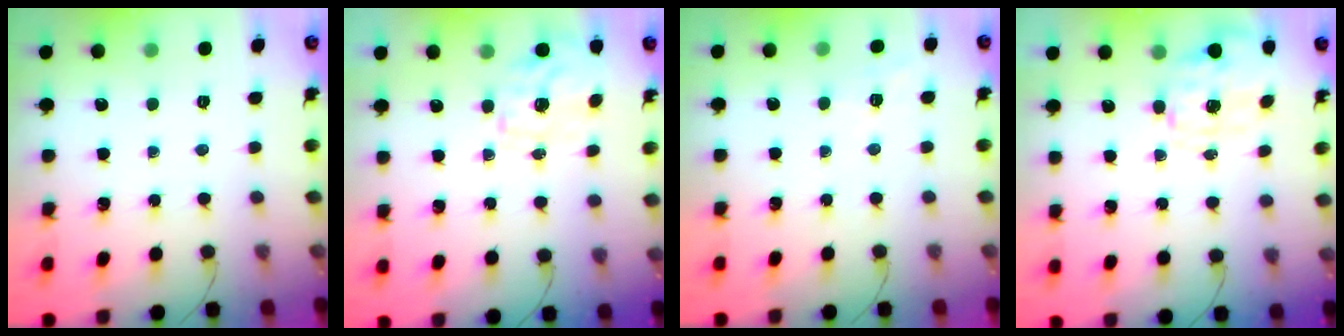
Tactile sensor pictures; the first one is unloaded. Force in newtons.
{"total": 0.9, "press": 0.7, "slide": 0.6}
{"total": 3.7, "press": 3.3, "slide": 1.7}
{"total": 4.1, "press": 3.9, "slide": 1.3}